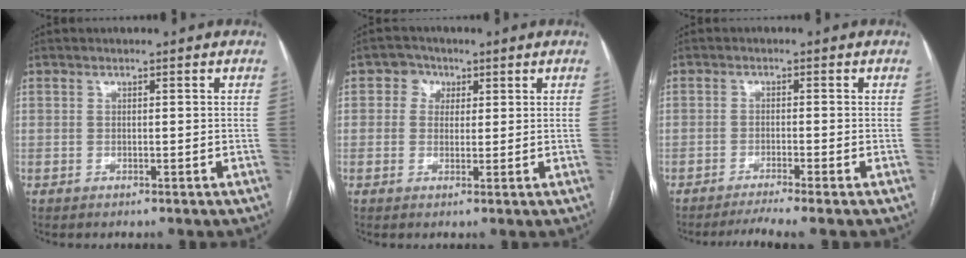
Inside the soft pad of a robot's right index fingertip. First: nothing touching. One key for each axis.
{"total": 3.2, "fx": 1.2, "fy": 2.9, "fz": 0.8, "tx": -0.013, "ty": 0.008, "tz": 0.015}
{"total": 5.0, "fx": -4.1, "fy": -1.3, "fz": 2.5, "tx": -0.035, "ty": -0.009, "tz": -0.066}